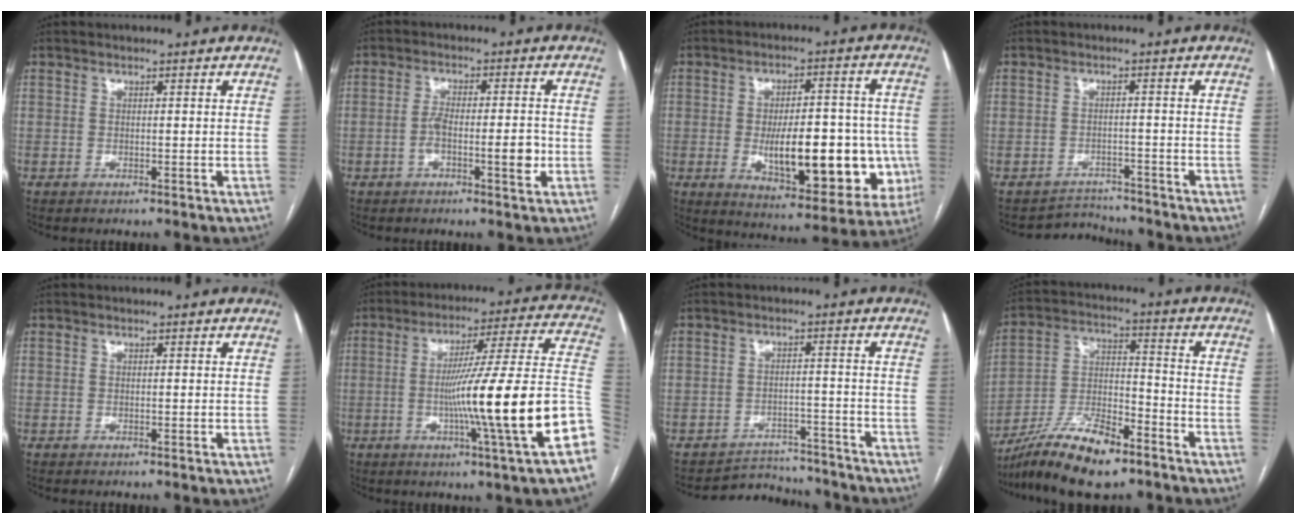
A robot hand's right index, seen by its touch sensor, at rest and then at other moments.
{"total": 6.1, "force": [-1.7, 1.4, 5.7], "torque": [-0.096, 0.007, -0.027]}
{"total": 19.1, "force": [-3.4, 7.5, 17.2], "torque": [-0.216, 0.016, -0.025]}
{"total": 3.9, "force": [-3.4, 1.0, -1.5], "torque": [0.028, 0.015, -0.051]}
{"total": 0.0}
{"total": 22.3, "force": [-5.9, -1.3, 21.4], "torque": [-0.242, 0.006, -0.099]}
{"total": 8.2, "force": [-7.7, 2.6, -1.0], "torque": [0.029, 0.027, -0.104]}
{"total": 15.2, "force": [-10.9, 4.1, 9.8], "torque": [-0.192, 0.000, -0.194]}